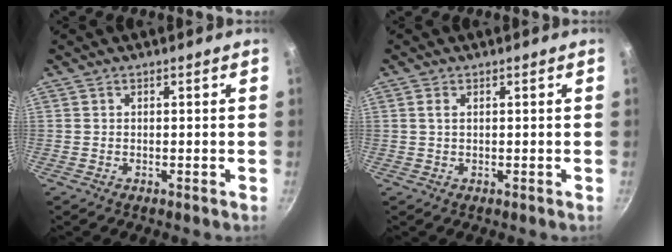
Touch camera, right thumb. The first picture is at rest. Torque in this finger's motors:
{"motor_torque": [-0.35, 0.41, 0.00, 0.64, 0.10]}